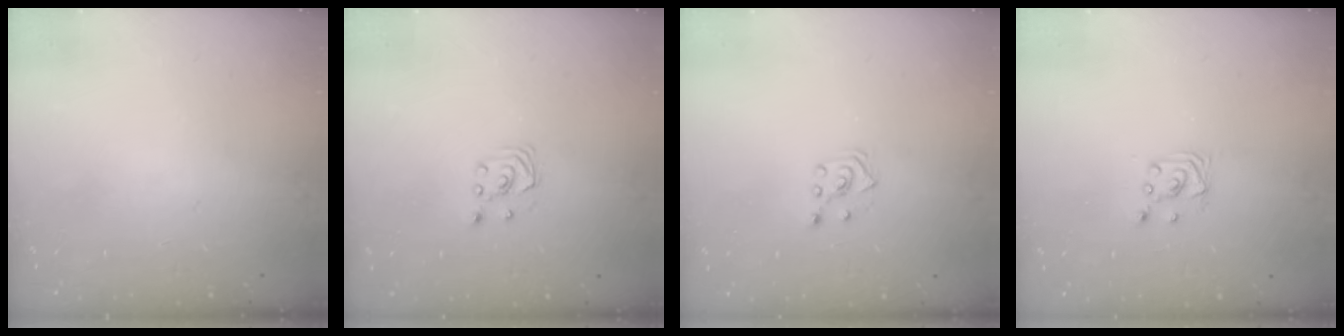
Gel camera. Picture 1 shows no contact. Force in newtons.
{"total": 1.8, "press": 1.8, "slide": 0.2}
{"total": 3.6, "press": 3.5, "slide": 0.7}
{"total": 2.5, "press": 2.5, "slide": 0.2}